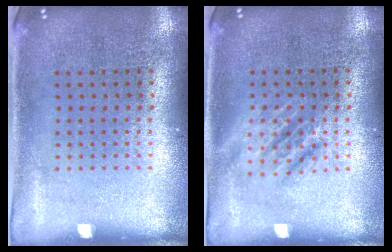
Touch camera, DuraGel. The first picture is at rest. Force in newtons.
{"total": 1.1, "press": 1.1, "slide": 0.2}